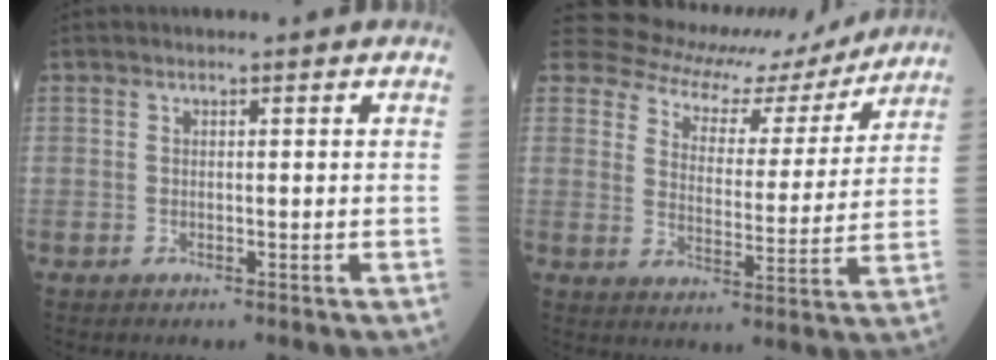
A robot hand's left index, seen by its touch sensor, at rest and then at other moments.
{"total": 14.0, "force": [11.9, 6.4, 3.7], "torque": [-0.052, 0.013, 0.148]}